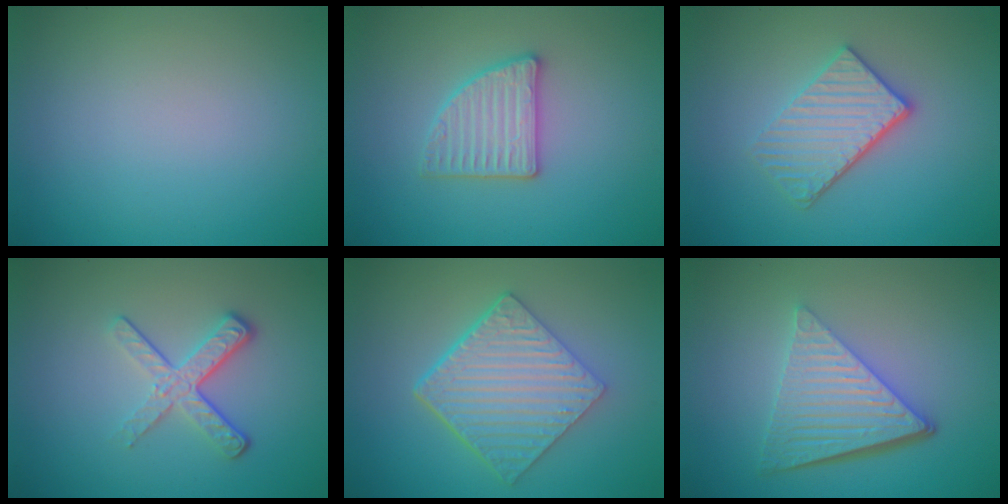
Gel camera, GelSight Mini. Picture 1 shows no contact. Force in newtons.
{"total": 3.0, "press": 3.0, "slide": 0.6}
{"total": 3.9, "press": 3.2, "slide": 2.2}
{"total": 3.7, "press": 2.5, "slide": 2.7}
{"total": 6.4, "press": 4.6, "slide": 4.4}
{"total": 6.5, "press": 4.3, "slide": 4.9}